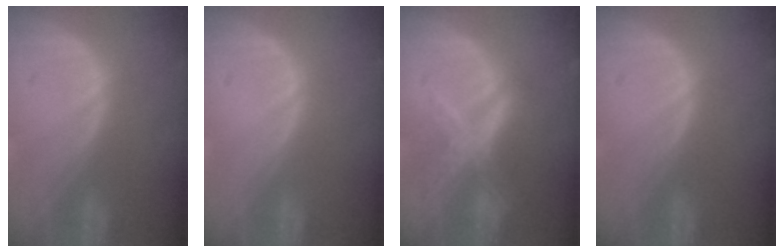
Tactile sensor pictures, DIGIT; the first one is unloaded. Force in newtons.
{"total": 0.0}
{"total": 7.2, "press": 6.1, "slide": 3.7}
{"total": 0.0}